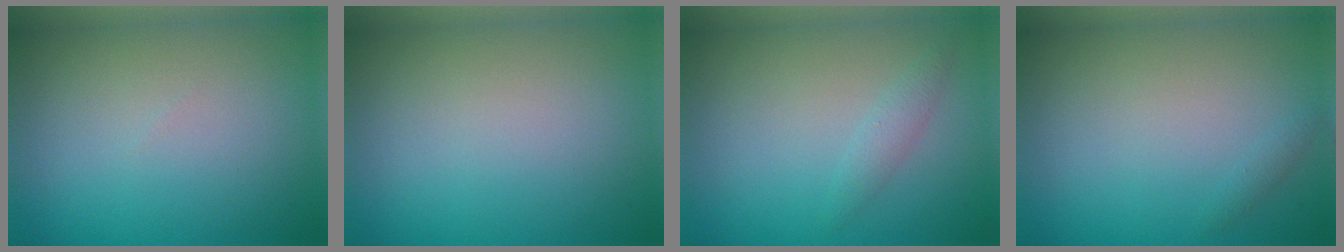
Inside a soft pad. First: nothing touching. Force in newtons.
{"total": 0.0}
{"total": 1.2, "press": 1.2, "slide": 0.1}
{"total": 0.6, "press": 0.6, "slide": 0.0}